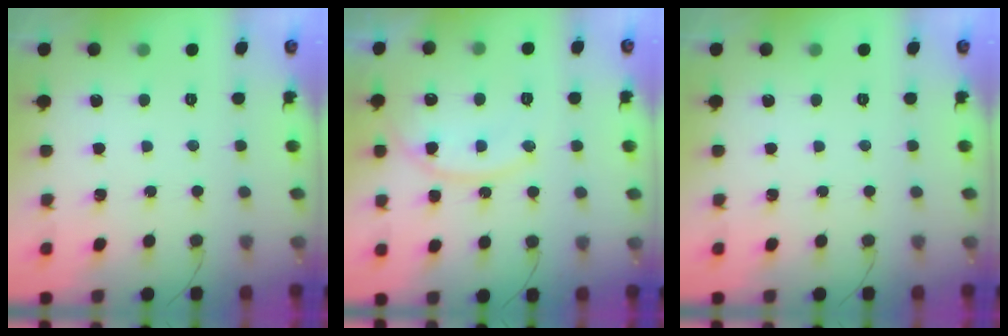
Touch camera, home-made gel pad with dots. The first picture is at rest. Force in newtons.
{"total": 14.3, "press": 14.3, "slide": 1.2}
{"total": 0.0}